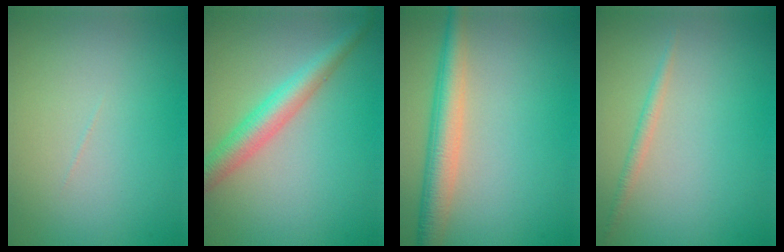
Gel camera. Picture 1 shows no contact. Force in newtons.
{"total": 4.1, "press": 4.1, "slide": 0.0}
{"total": 4.5, "press": 4.5, "slide": 0.2}
{"total": 1.2, "press": 1.2, "slide": 0.0}